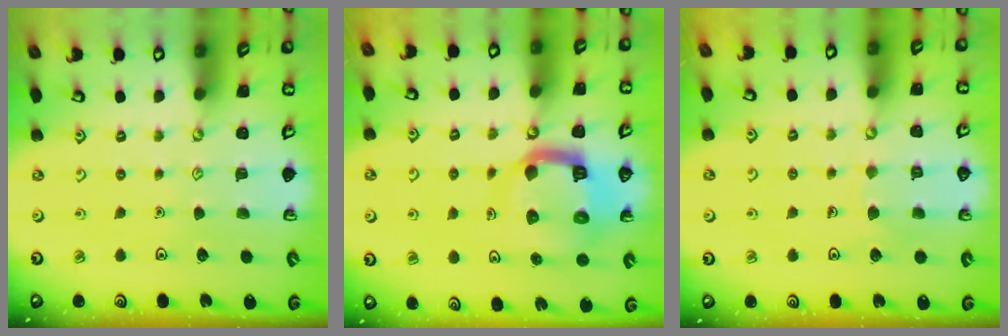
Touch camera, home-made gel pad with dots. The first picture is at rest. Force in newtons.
{"total": 13.8, "press": 13.7, "slide": 1.7}
{"total": 5.6, "press": 5.6, "slide": 0.2}